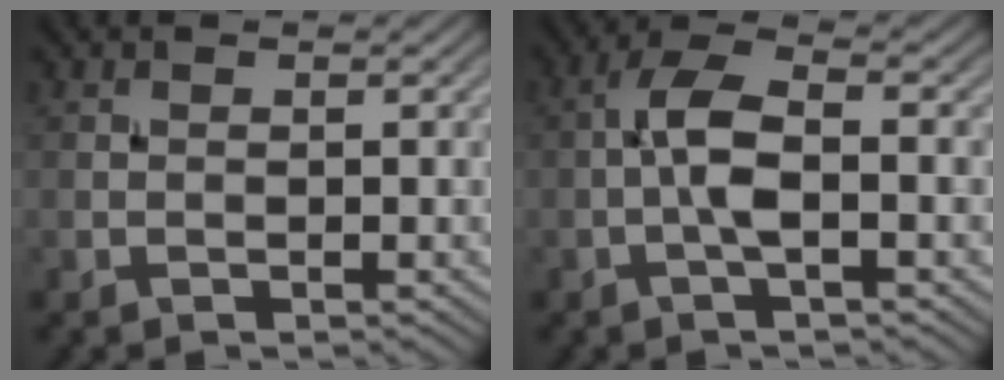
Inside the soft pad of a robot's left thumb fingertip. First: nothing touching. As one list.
[{"total": 5.0, "force": [-0.9, 1.5, 4.7], "torque": [-0.100, 0.015, -0.027]}]